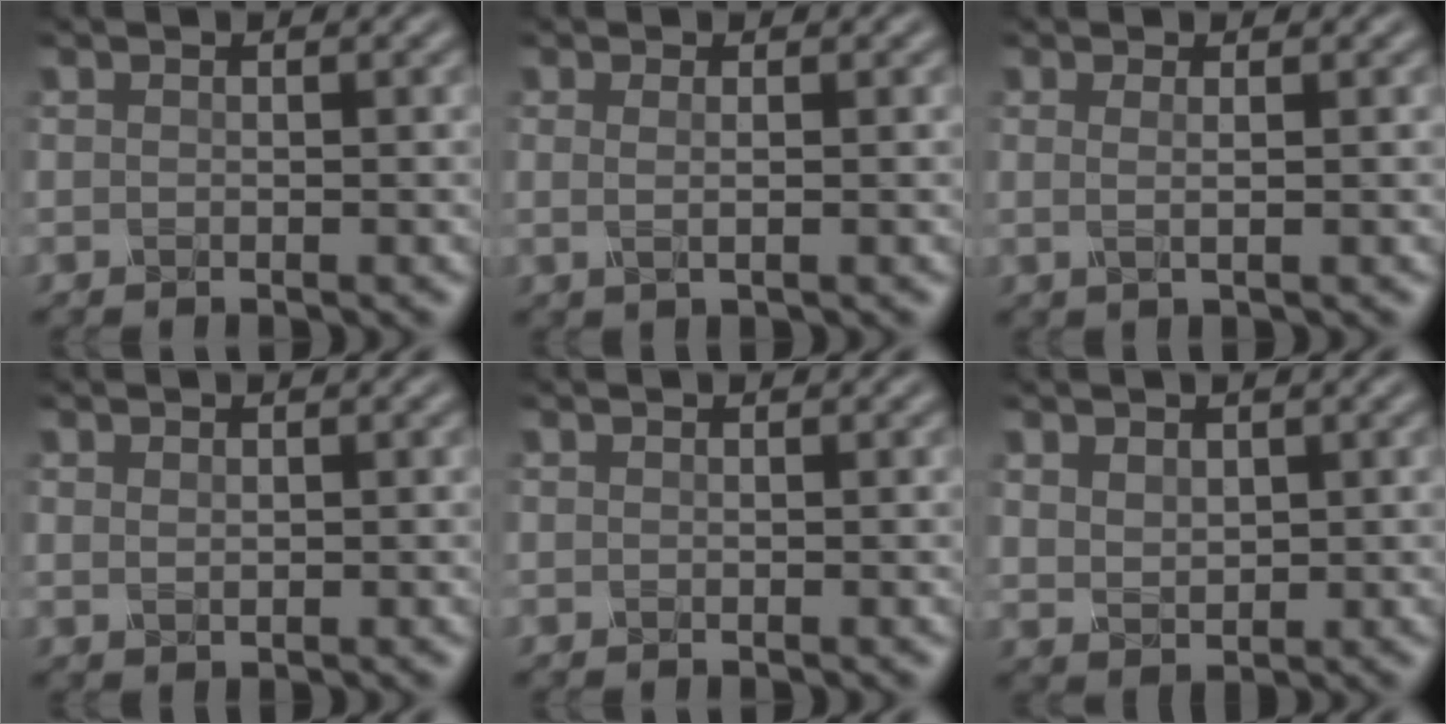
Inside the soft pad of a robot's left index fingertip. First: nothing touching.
{"total": 1.3, "force": [0.2, 0.5, 1.2], "torque": [-0.021, -0.002, -0.001]}
{"total": 1.4, "force": [0.3, 0.5, 1.3], "torque": [-0.021, -0.003, -0.002]}
{"total": 0.8, "force": [0.3, 0.5, 0.5], "torque": [-0.013, -0.002, 0.010]}
{"total": 0.0}
{"total": 2.0, "force": [1.0, 1.4, 1.1], "torque": [-0.026, -0.004, 0.024]}